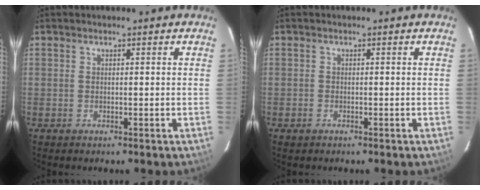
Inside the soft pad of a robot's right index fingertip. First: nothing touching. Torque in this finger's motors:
{"motor_torque": [0.12, 0.01, 0.00, 0.01]}